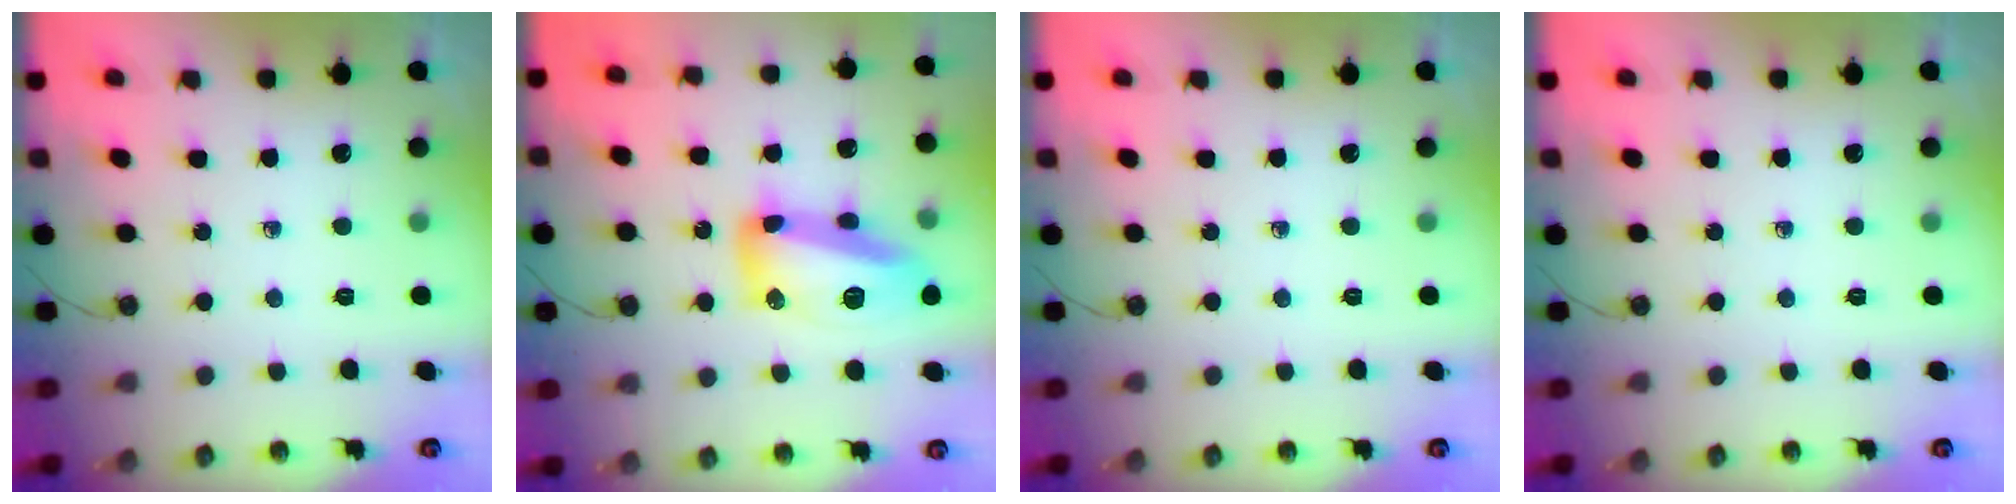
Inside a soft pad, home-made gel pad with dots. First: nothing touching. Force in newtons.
{"total": 17.2, "press": 17.2, "slide": 0.9}
{"total": 0.0}
{"total": 0.0}